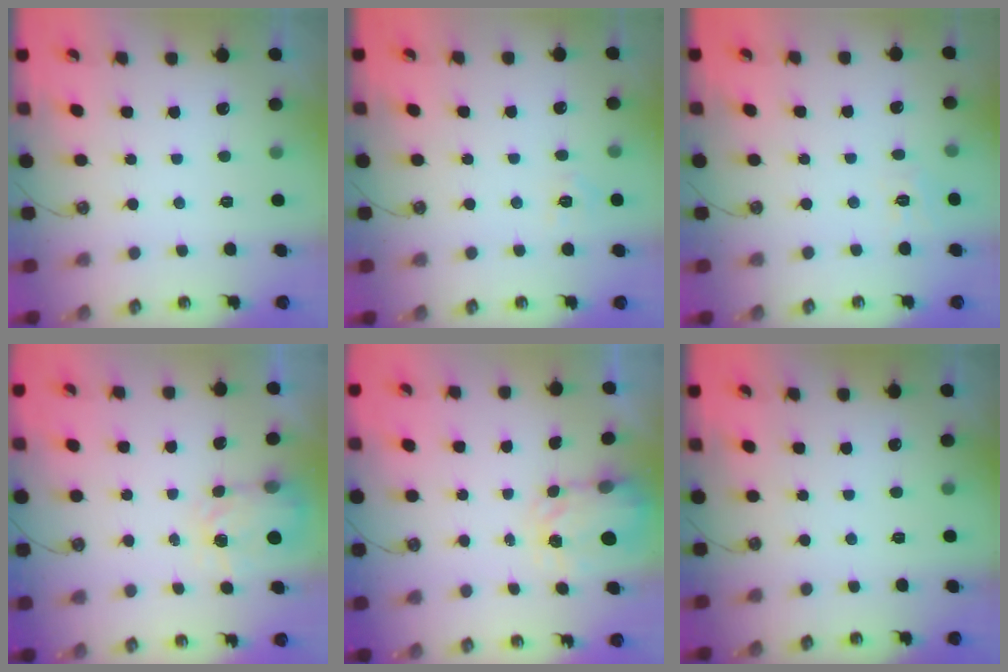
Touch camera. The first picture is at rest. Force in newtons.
{"total": 8.7, "press": 8.6, "slide": 0.8}
{"total": 3.9, "press": 3.9, "slide": 0.2}
{"total": 4.0, "press": 3.9, "slide": 0.6}
{"total": 3.5, "press": 3.5, "slide": 0.4}
{"total": 0.0}